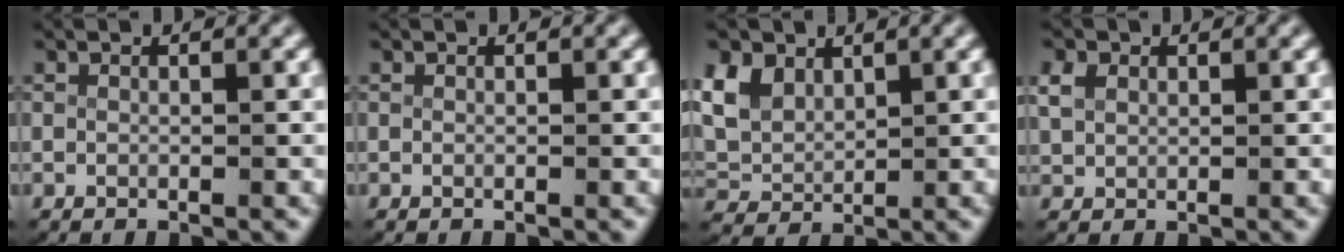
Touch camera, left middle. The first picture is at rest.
{"total": 0.0}
{"total": 5.0, "force": [1.7, 3.9, 2.6], "torque": [-0.089, -0.013, 0.043]}
{"total": 1.6, "force": [0.8, 1.2, 0.8], "torque": [-0.027, -0.004, 0.026]}